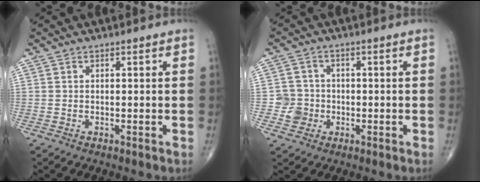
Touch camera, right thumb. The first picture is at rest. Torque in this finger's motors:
{"motor_torque": [0.06, -0.16, 0.09, 0.06, 0.03]}